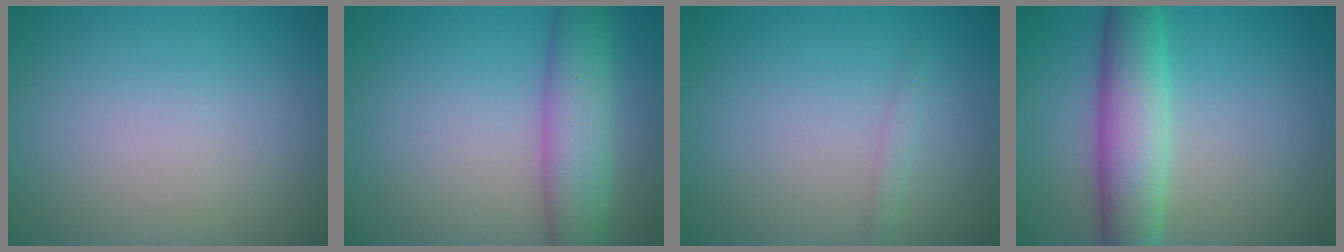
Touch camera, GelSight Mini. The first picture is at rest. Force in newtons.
{"total": 5.6, "press": 5.6, "slide": 0.1}
{"total": 0.8, "press": 0.8, "slide": 0.0}
{"total": 6.2, "press": 6.2, "slide": 0.0}